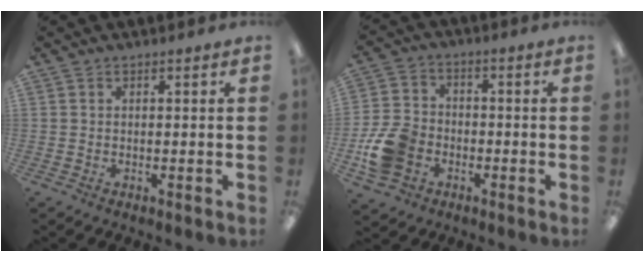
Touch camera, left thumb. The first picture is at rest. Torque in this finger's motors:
{"motor_torque": [-1.05, 1.34, 0.38, -0.27, 0.04]}